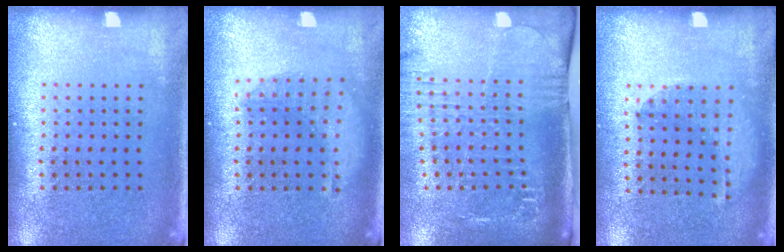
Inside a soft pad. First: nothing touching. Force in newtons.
{"total": 1.4, "press": 1.3, "slide": 0.5}
{"total": 2.5, "press": 2.1, "slide": 1.3}
{"total": 1.0, "press": 1.0, "slide": 0.2}